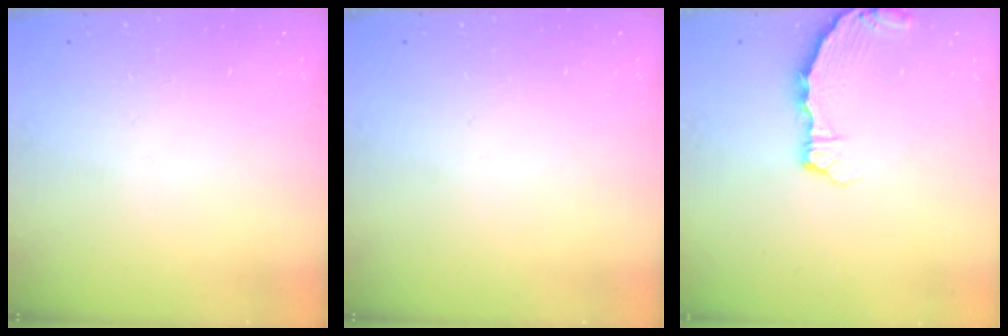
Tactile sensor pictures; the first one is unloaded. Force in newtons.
{"total": 0.0}
{"total": 2.6, "press": 2.5, "slide": 0.3}